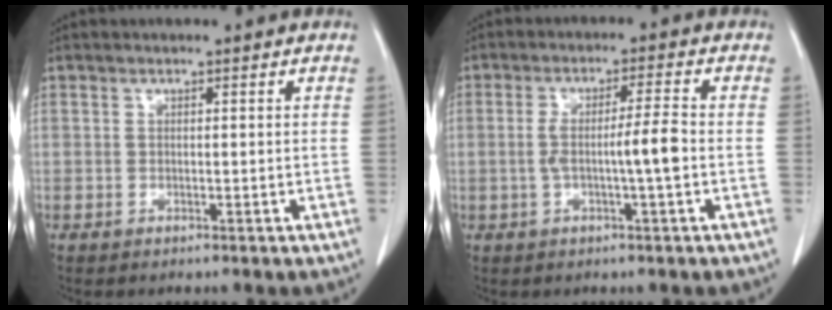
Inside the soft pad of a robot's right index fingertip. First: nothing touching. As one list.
[{"total": 5.5, "force": [-1.0, -0.3, 5.4], "torque": [-0.101, 0.008, -0.015]}]